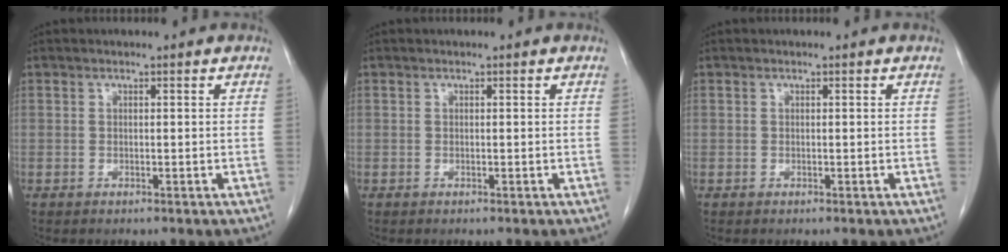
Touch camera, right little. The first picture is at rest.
{"total": 0.0}
{"total": 0.0}